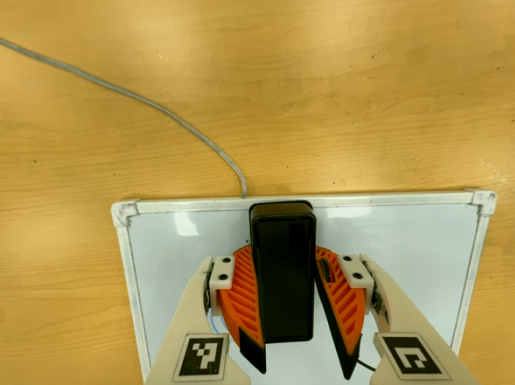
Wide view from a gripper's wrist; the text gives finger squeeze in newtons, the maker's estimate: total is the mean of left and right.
{"total": 11.2, "left": 12.6, "right": 9.8}